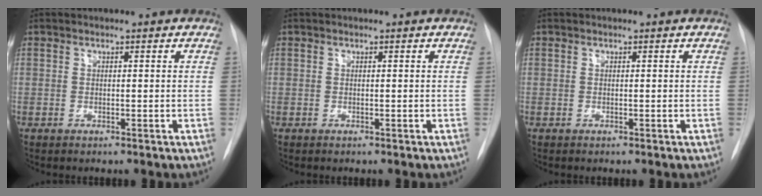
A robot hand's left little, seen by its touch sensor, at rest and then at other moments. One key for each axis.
{"total": 0.0}
{"total": 0.0}